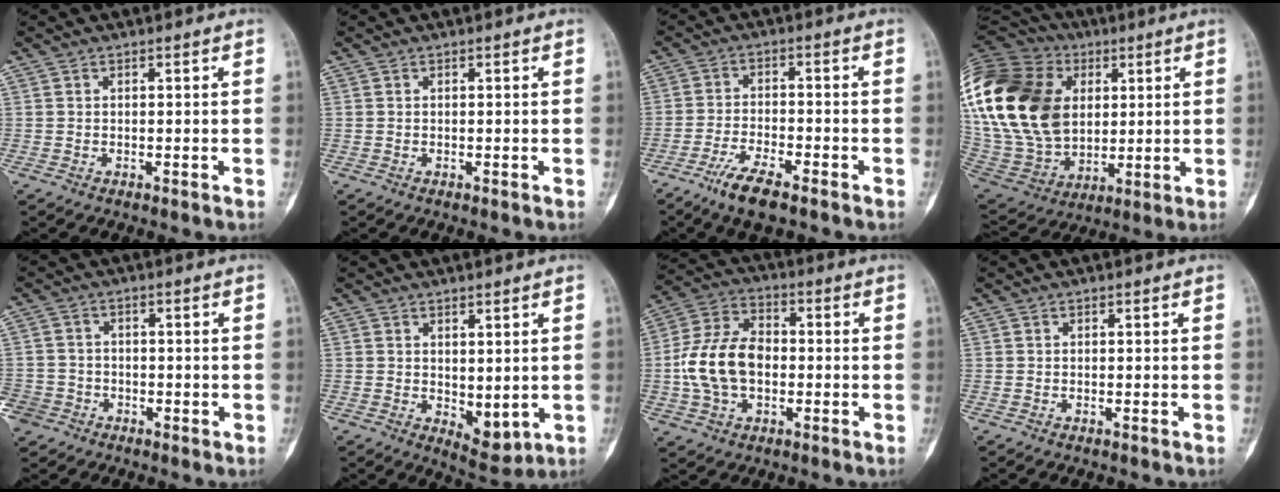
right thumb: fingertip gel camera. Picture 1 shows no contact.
{"total": 0.0}
{"total": 7.5, "force": [-5.1, 2.1, 5.1], "torque": [-0.105, 0.015, -0.094]}
{"total": 36.0, "force": [7.4, 25.8, 24.0], "torque": [-0.539, 0.038, 0.154]}
{"total": 6.3, "force": [-3.1, 5.4, 1.1], "torque": [-0.018, 0.018, -0.054]}
{"total": 5.3, "force": [0.2, 2.8, 4.4], "torque": [-0.047, -0.017, 0.018]}
{"total": 13.5, "force": [-1.2, 9.0, 9.9], "torque": [-0.185, 0.030, -0.027]}
{"total": 0.0}